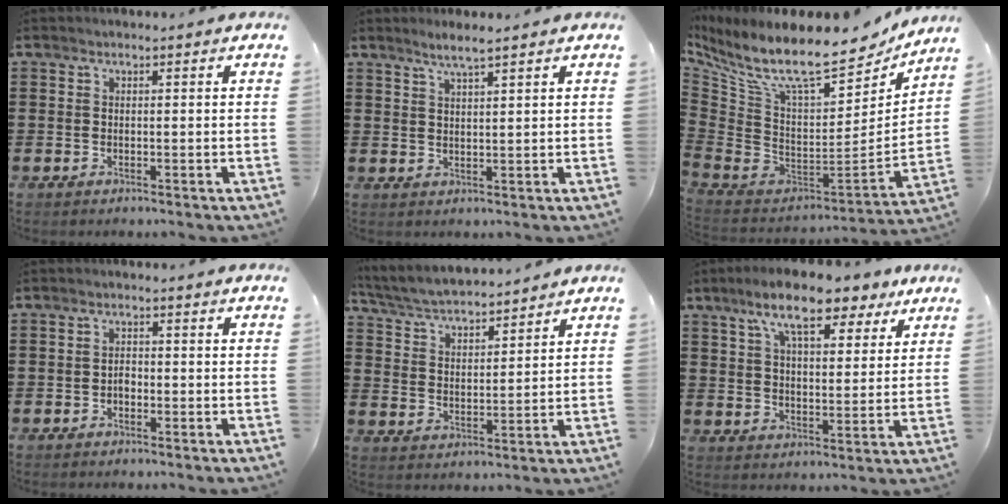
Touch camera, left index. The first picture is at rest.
{"total": 2.2, "force": [1.8, 0.0, 1.3], "torque": [-0.028, 0.001, 0.032]}
{"total": 12.6, "force": [8.6, 3.3, 8.6], "torque": [-0.189, -0.067, 0.143]}
{"total": 1.4, "force": [-0.6, 0.8, 1.0], "torque": [-0.022, 0.002, -0.012]}
{"total": 5.2, "force": [5.0, 0.3, 1.2], "torque": [-0.047, -0.027, 0.086]}
{"total": 10.8, "force": [7.8, 3.2, 6.7], "torque": [-0.129, -0.013, 0.136]}